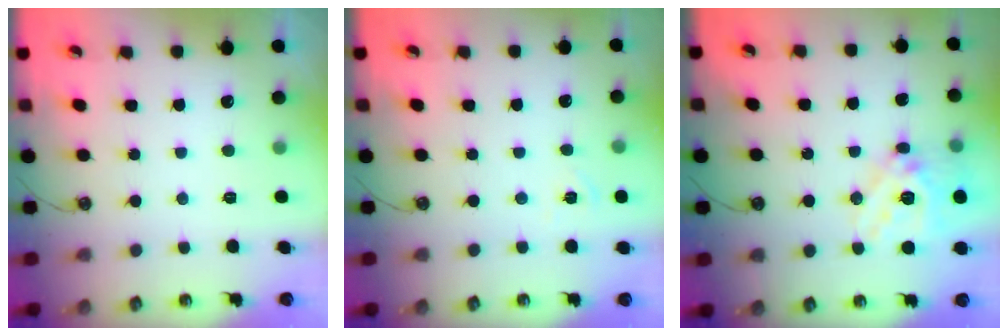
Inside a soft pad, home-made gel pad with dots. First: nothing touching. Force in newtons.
{"total": 3.7, "press": 3.7, "slide": 0.6}
{"total": 18.3, "press": 18.2, "slide": 1.9}